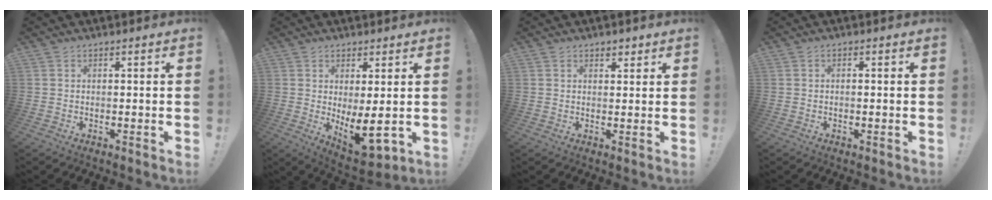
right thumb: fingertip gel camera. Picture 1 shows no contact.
{"total": 9.2, "force": [0.1, 3.3, 8.6], "torque": [-0.108, -0.036, 0.008]}
{"total": 2.3, "force": [1.7, 1.4, 0.5], "torque": [0.007, -0.009, 0.028]}
{"total": 0.5, "force": [-0.3, 0.1, 0.4], "torque": [-0.010, 0.003, -0.005]}